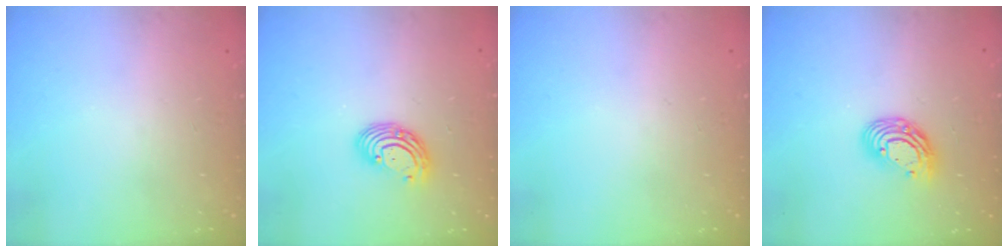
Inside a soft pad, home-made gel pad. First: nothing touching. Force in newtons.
{"total": 7.1, "press": 7.0, "slide": 1.3}
{"total": 0.0}
{"total": 9.8, "press": 9.8, "slide": 0.9}